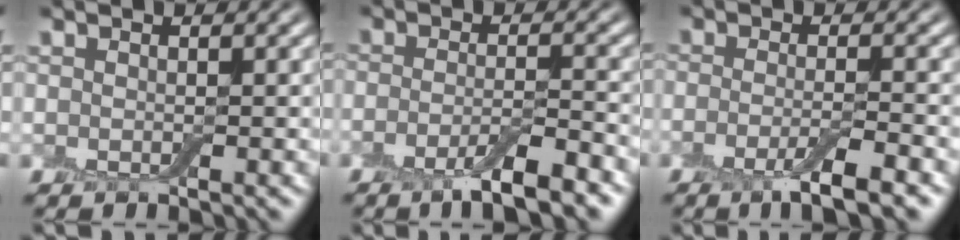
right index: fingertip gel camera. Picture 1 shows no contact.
{"total": 4.7, "force": [-2.8, 0.9, 3.6], "torque": [-0.063, -0.004, -0.057]}
{"total": 4.3, "force": [-2.4, 0.8, 3.5], "torque": [-0.061, -0.006, -0.050]}